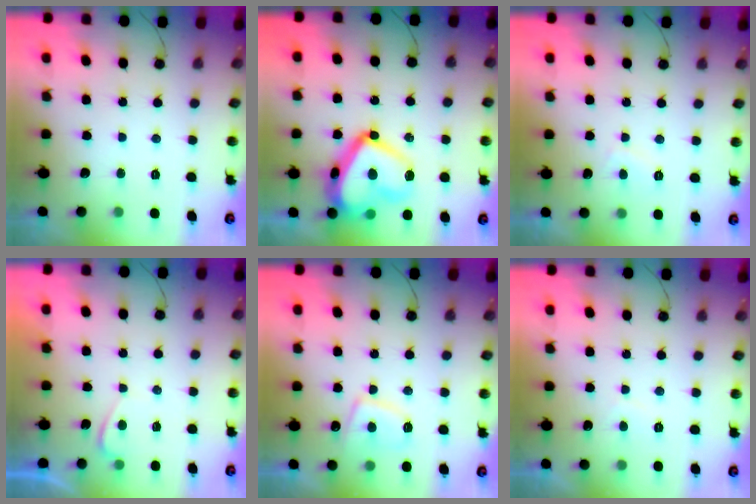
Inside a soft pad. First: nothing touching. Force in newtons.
{"total": 22.1, "press": 22.0, "slide": 1.7}
{"total": 2.3, "press": 2.2, "slide": 0.7}
{"total": 0.7, "press": 0.6, "slide": 0.4}
{"total": 7.8, "press": 7.8, "slide": 1.2}
{"total": 0.6, "press": 0.0, "slide": 0.6}